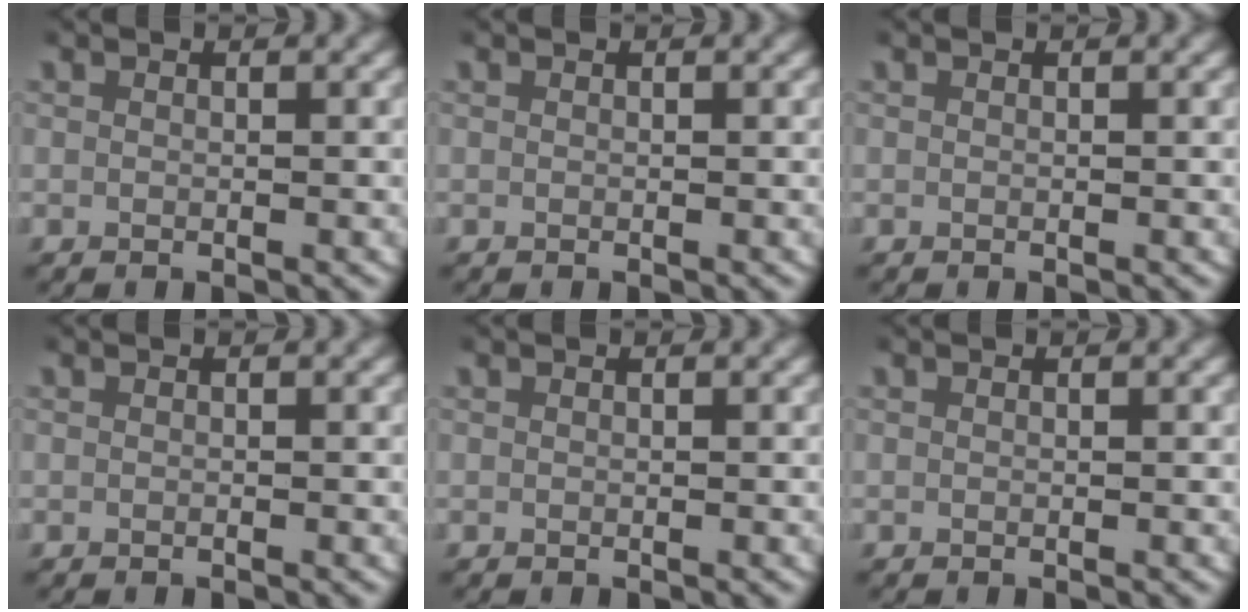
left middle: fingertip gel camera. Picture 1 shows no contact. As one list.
[{"total": 0.0}, {"total": 0.0}, {"total": 0.0}, {"total": 0.0}, {"total": 0.0}]